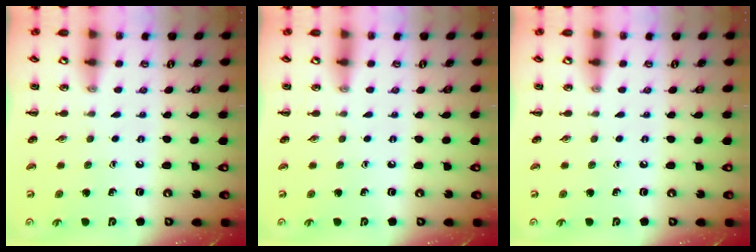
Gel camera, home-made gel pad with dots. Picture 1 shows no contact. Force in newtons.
{"total": 0.0}
{"total": 0.0}